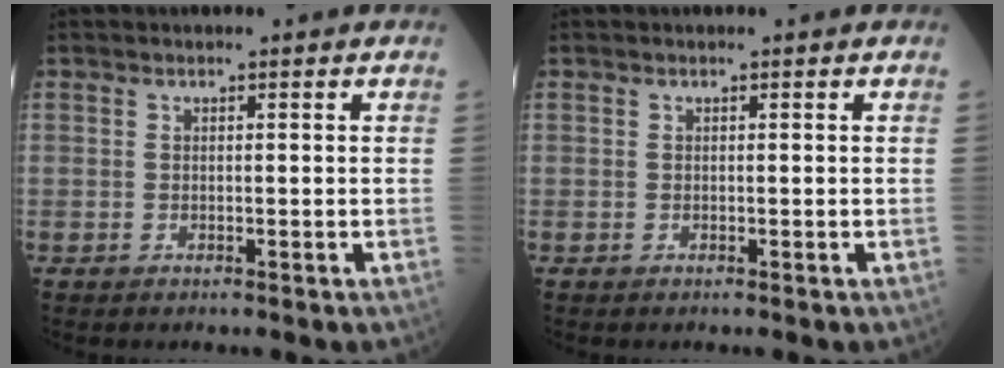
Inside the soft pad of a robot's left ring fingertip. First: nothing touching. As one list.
[{"total": 0.0}]